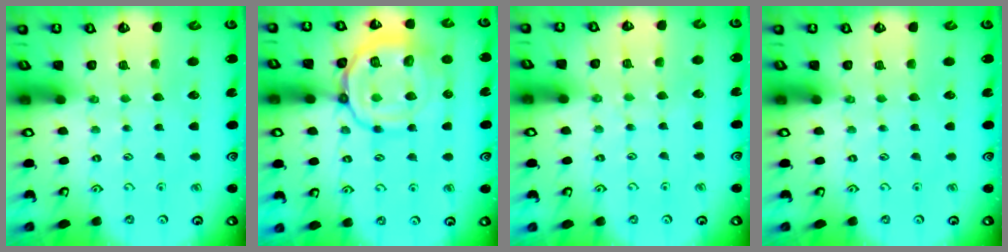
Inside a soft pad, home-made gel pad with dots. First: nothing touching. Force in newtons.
{"total": 18.3, "press": 18.2, "slide": 1.9}
{"total": 2.6, "press": 2.6, "slide": 0.3}
{"total": 0.0}